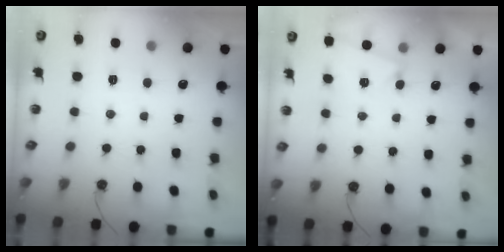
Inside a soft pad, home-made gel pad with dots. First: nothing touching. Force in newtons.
{"total": 3.3, "press": 2.5, "slide": 2.2}